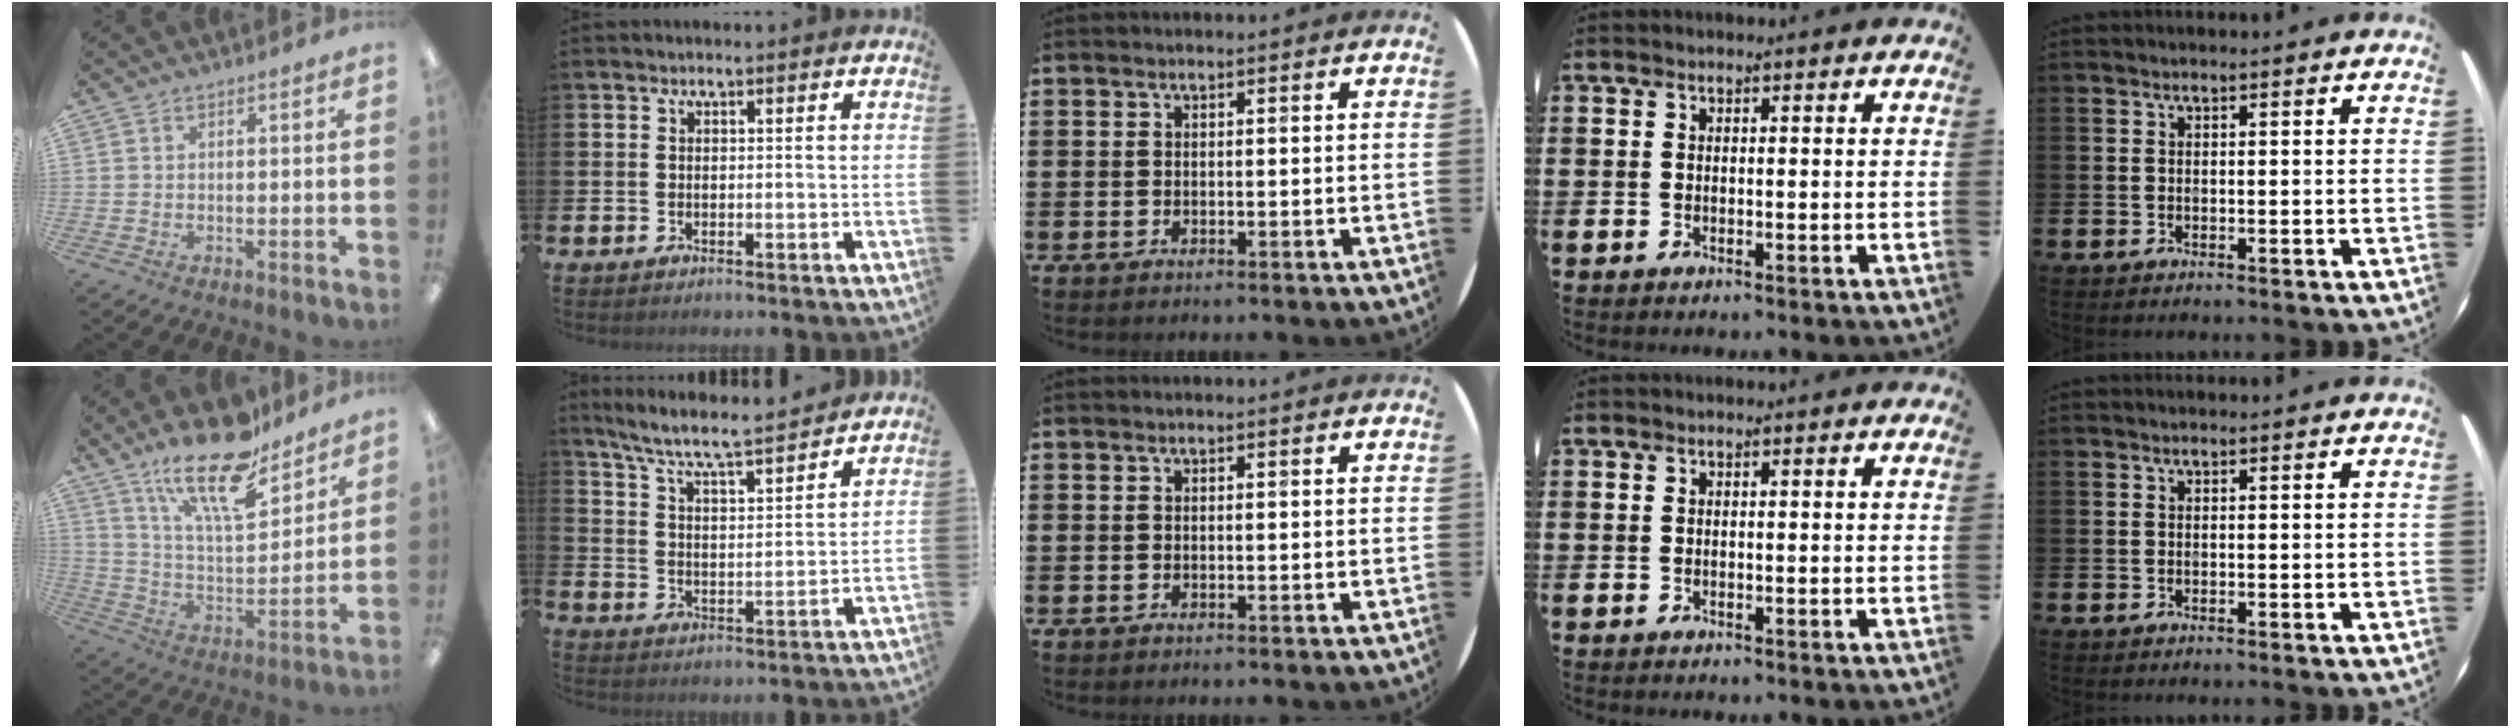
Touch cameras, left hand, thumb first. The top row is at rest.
{"thumb": {"total": 19.5, "force": [14.8, 6.4, 11.0], "torque": [-0.192, -0.091, 0.252]}, "index": {"total": 7.4, "force": [6.9, 0.1, 2.6], "torque": [-0.082, -0.050, 0.119]}}